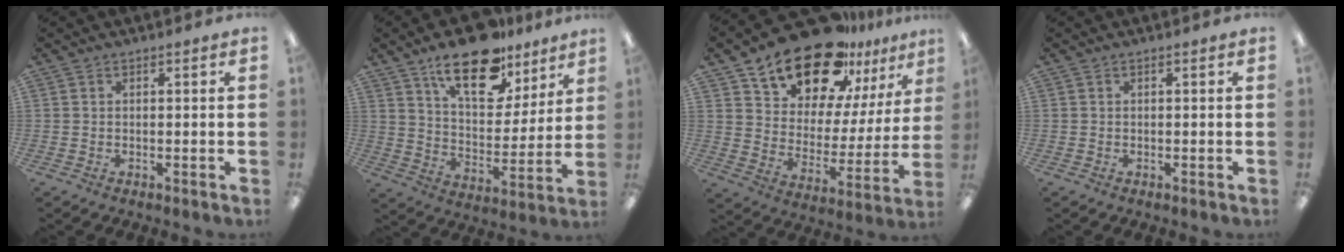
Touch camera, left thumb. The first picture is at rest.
{"total": 19.6, "force": [13.3, 9.1, 11.2], "torque": [-0.171, -0.071, 0.226]}
{"total": 21.4, "force": [17.5, 9.3, 8.1], "torque": [-0.143, -0.128, 0.311]}
{"total": 0.0}